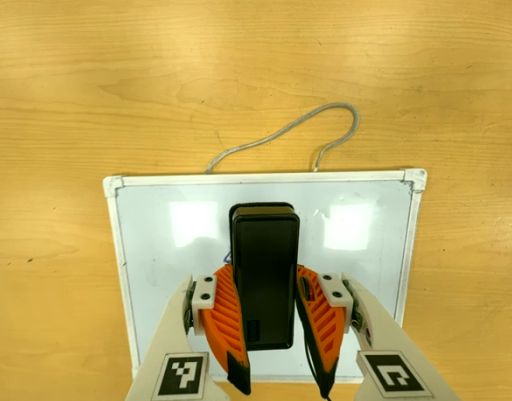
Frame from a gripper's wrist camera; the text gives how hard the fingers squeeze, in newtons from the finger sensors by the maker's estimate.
{"total": 9.4, "left": 8.0, "right": 10.7}